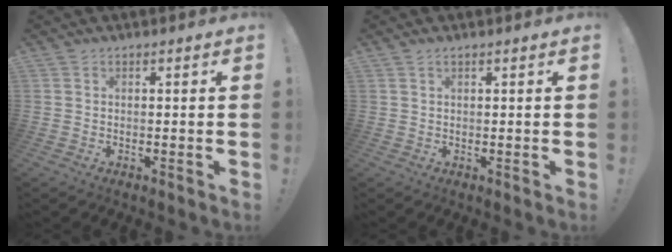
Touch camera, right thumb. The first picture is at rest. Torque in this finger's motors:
{"motor_torque": [-0.29, 0.21, -0.22, -0.05, 0.10]}